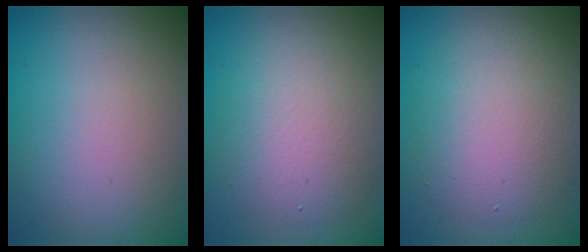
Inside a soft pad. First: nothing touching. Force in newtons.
{"total": 4.8, "press": 4.8, "slide": 0.2}
{"total": 5.6, "press": 5.6, "slide": 0.3}